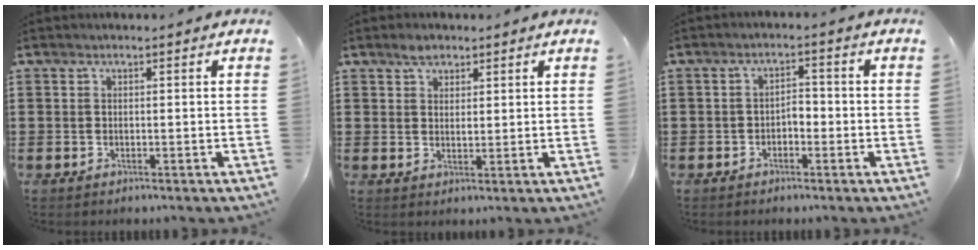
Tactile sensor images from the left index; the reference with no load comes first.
{"total": 3.1, "force": [2.2, 1.9, 1.2], "torque": [-0.021, 0.004, 0.038]}
{"total": 2.2, "force": [-1.3, 1.1, 1.4], "torque": [-0.032, 0.007, -0.030]}